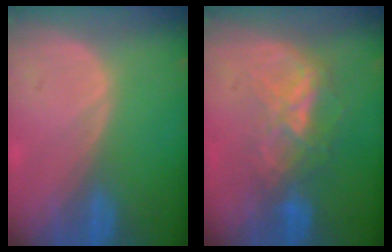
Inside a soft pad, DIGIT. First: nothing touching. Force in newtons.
{"total": 6.4, "press": 5.9, "slide": 2.5}